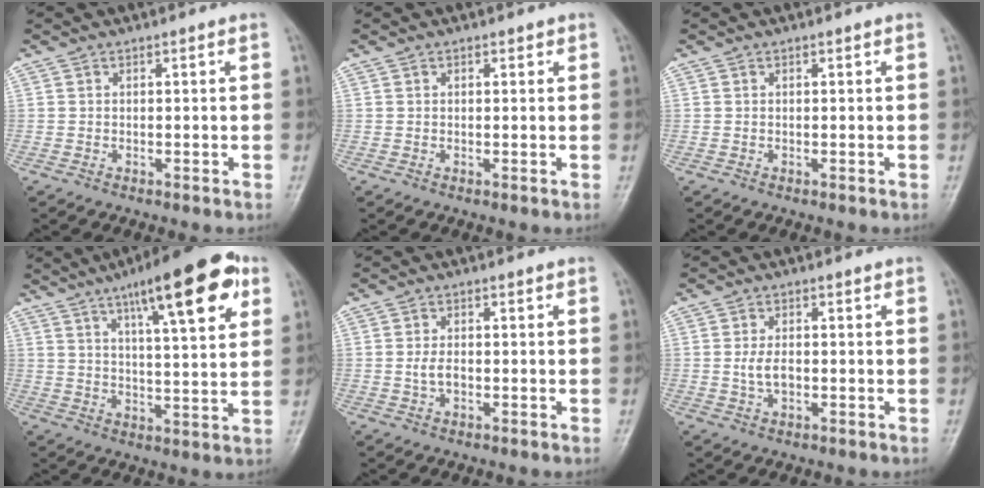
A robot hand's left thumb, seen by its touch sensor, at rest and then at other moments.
{"total": 0.8, "force": [0.5, 0.6, 0.4], "torque": [0.004, -0.002, 0.003]}
{"total": 0.0}
{"total": 18.4, "force": [9.4, 4.9, 15.1], "torque": [-0.198, -0.020, 0.136]}
{"total": 2.4, "force": [-0.2, 1.4, 1.9], "torque": [-0.039, 0.002, -0.006]}
{"total": 3.2, "force": [-0.2, 1.9, 2.6], "torque": [-0.052, 0.002, -0.004]}